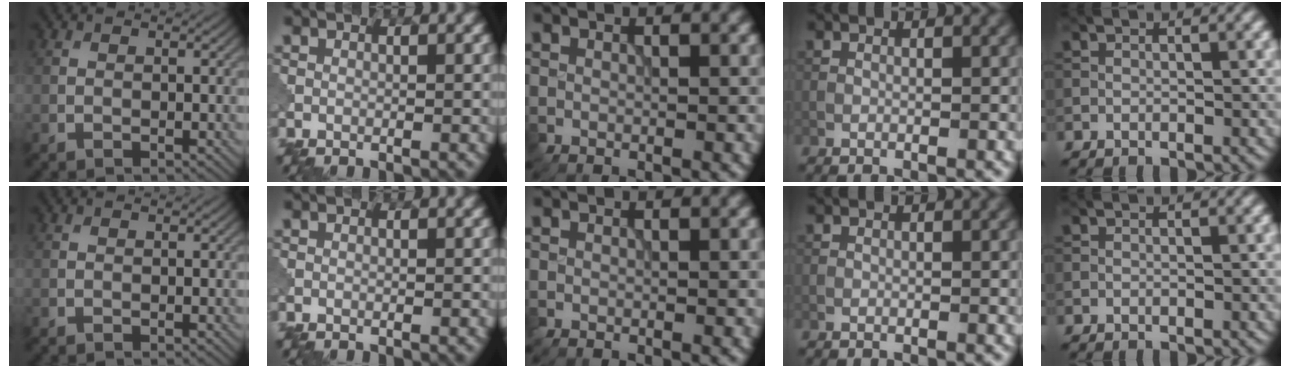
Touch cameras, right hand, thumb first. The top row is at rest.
{}